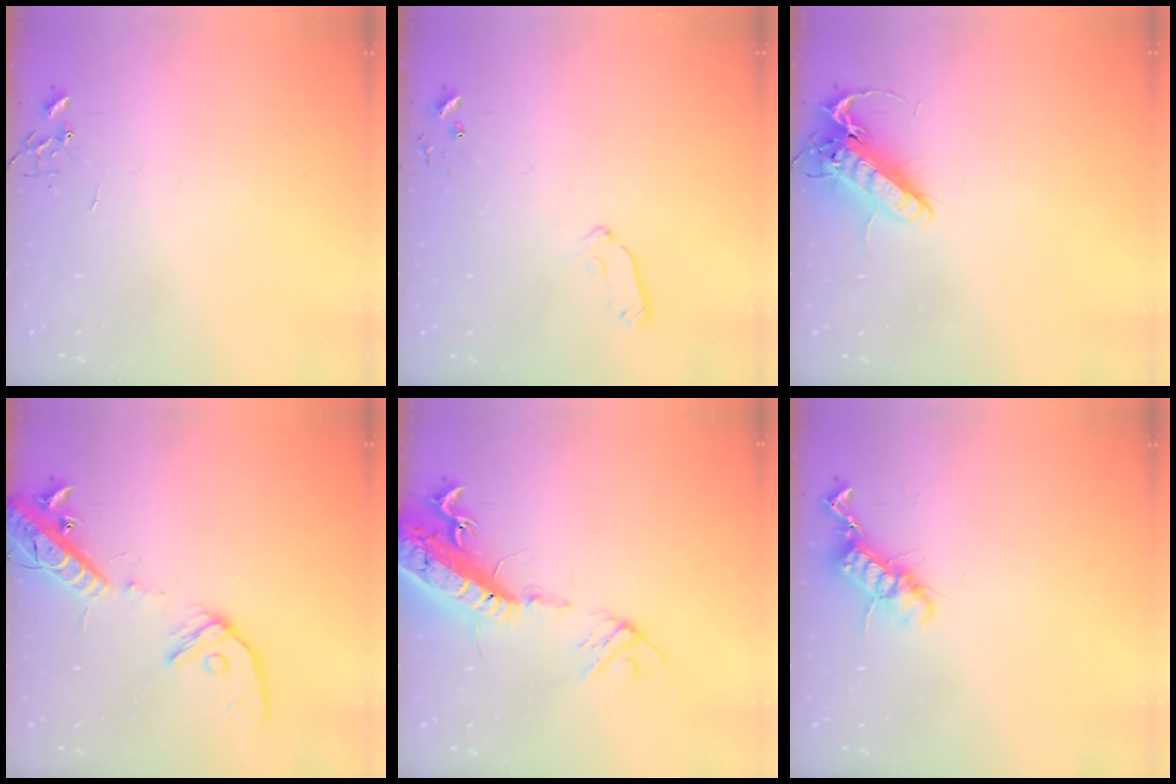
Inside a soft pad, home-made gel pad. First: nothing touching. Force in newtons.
{"total": 6.8, "press": 6.7, "slide": 0.8}
{"total": 13.8, "press": 13.6, "slide": 2.3}
{"total": 16.7, "press": 16.3, "slide": 3.5}
{"total": 20.7, "press": 20.1, "slide": 4.8}
{"total": 12.3, "press": 12.3, "slide": 0.6}